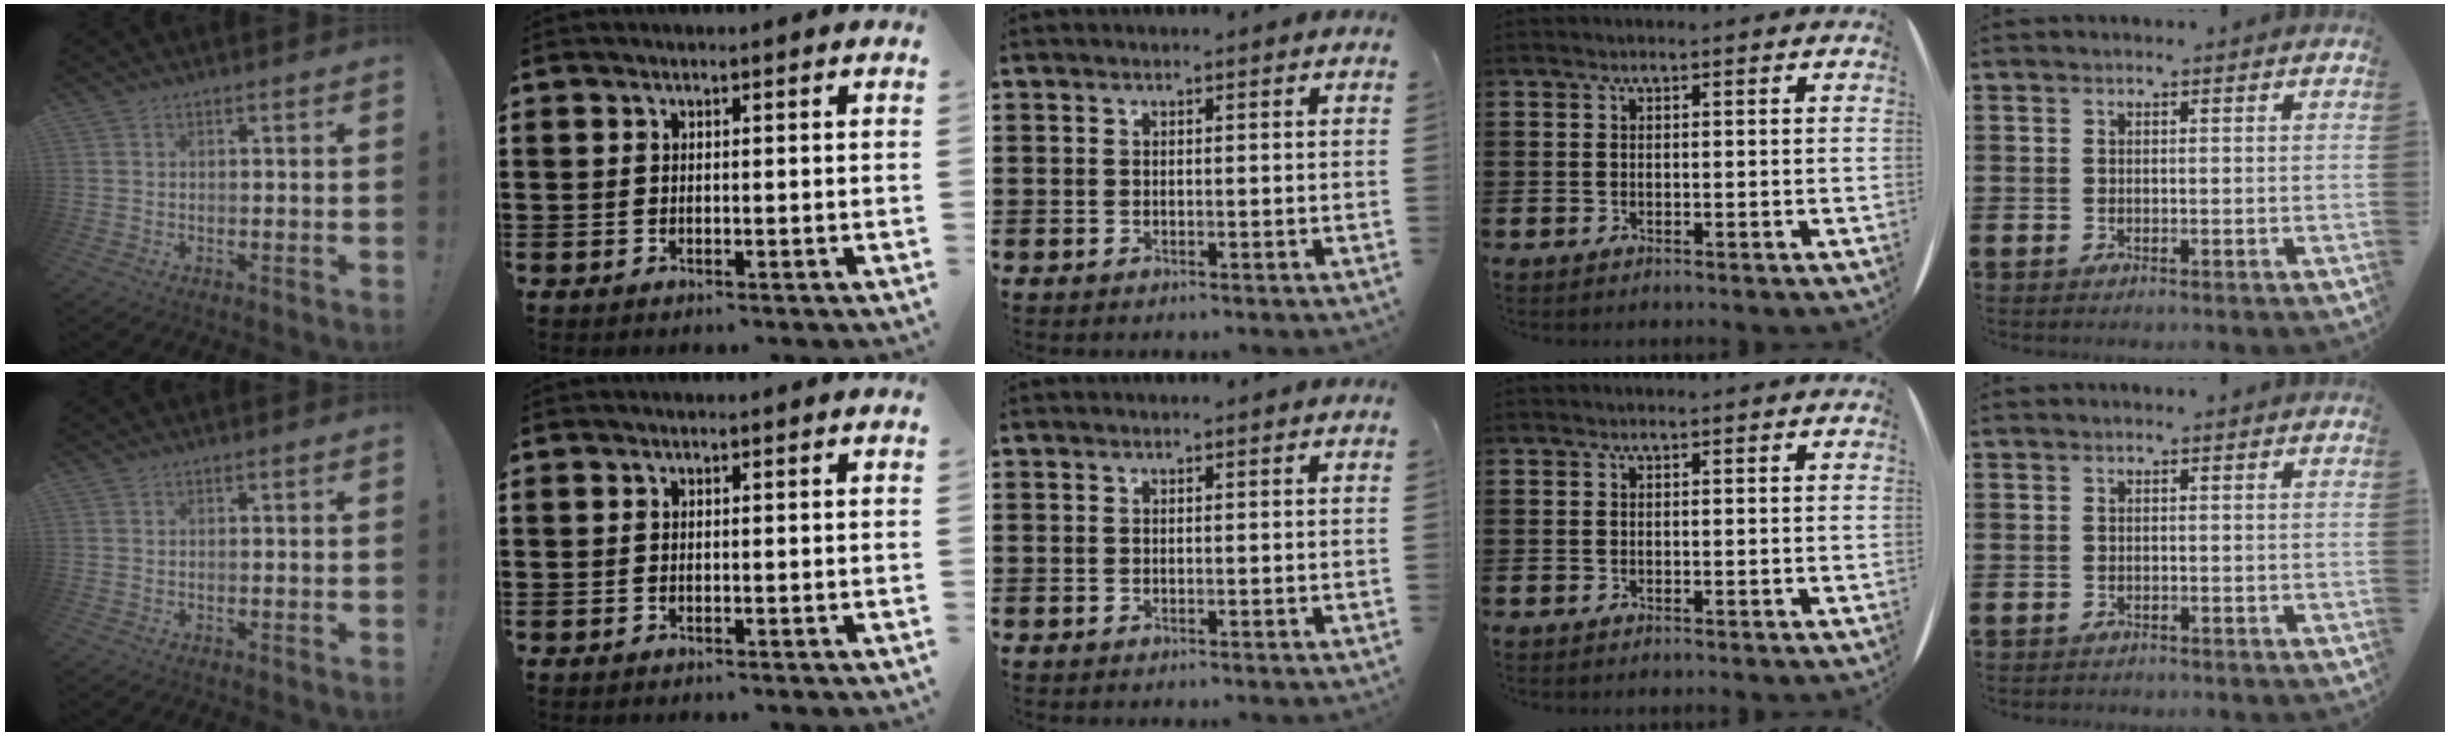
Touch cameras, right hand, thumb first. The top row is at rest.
{}